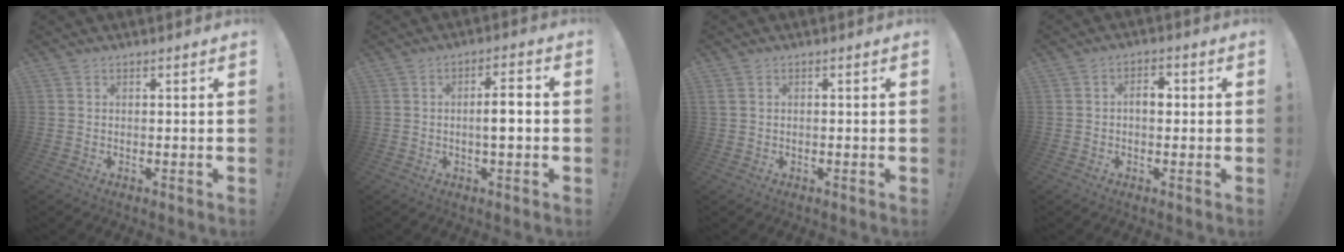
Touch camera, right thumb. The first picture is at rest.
{"total": 5.6, "force": [-0.8, 1.1, 5.5], "torque": [-0.084, 0.005, -0.020]}
{"total": 1.0, "force": [-0.1, 0.9, 0.5], "torque": [-0.013, 0.004, 0.000]}
{"total": 4.4, "force": [-0.1, 2.6, 3.6], "torque": [-0.061, 0.013, -0.006]}